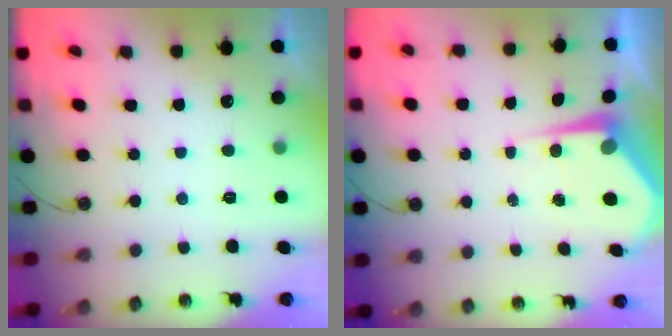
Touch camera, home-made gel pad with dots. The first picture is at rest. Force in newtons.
{"total": 6.0, "press": 5.9, "slide": 0.7}